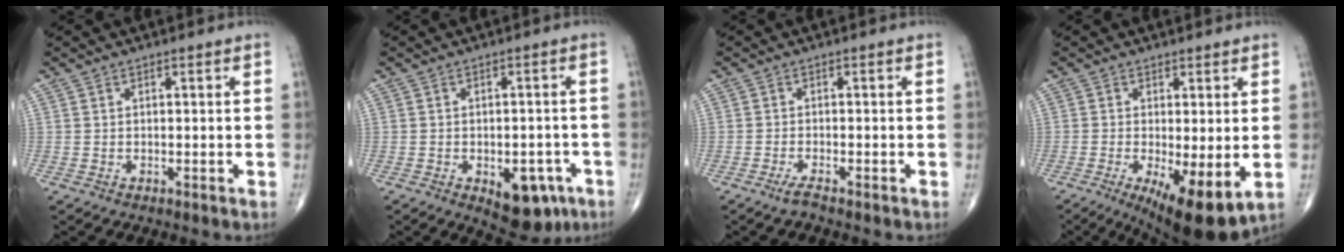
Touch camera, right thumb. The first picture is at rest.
{"total": 9.5, "force": [-4.2, 5.1, 6.8], "torque": [-0.057, 0.015, -0.045]}
{"total": 1.7, "force": [-1.4, 0.0, 0.9], "torque": [-0.029, 0.000, -0.030]}
{"total": 10.9, "force": [-2.8, 3.4, 10.0], "torque": [-0.153, -0.024, -0.035]}